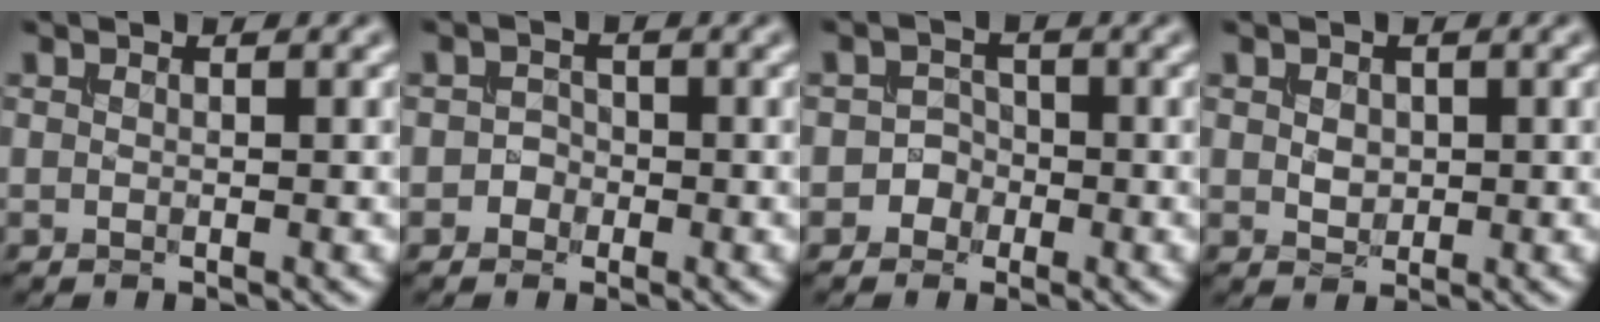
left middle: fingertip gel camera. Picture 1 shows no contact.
{"total": 1.2, "force": [-0.6, 1.1, 0.1], "torque": [0.005, 0.004, -0.013]}
{"total": 1.7, "force": [-0.7, 1.5, 0.1], "torque": [0.020, 0.007, -0.021]}
{"total": 1.4, "force": [0.2, 1.1, 0.8], "torque": [-0.019, -0.002, 0.006]}